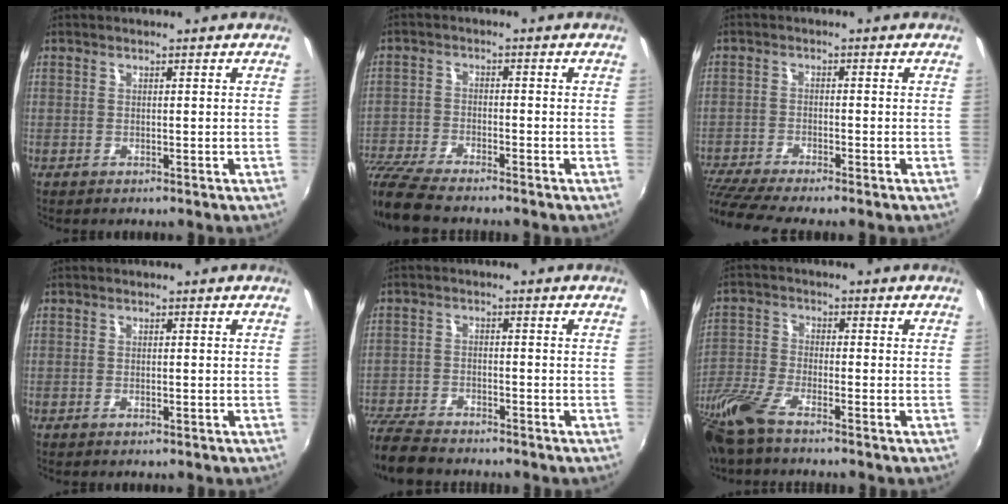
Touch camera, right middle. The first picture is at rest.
{"total": 10.4, "force": [-9.2, 1.7, 4.6], "torque": [-0.119, -0.027, -0.177]}
{"total": 9.3, "force": [-8.2, 0.3, 4.3], "torque": [-0.116, -0.037, -0.148]}
{"total": 0.6, "force": [-0.4, 0.3, 0.3], "torque": [-0.006, -0.002, -0.008]}
{"total": 10.3, "force": [-9.0, 3.0, 4.0], "torque": [-0.112, -0.027, -0.169]}
{"total": 10.4, "force": [-8.1, 2.0, 6.2], "torque": [-0.152, -0.026, -0.168]}